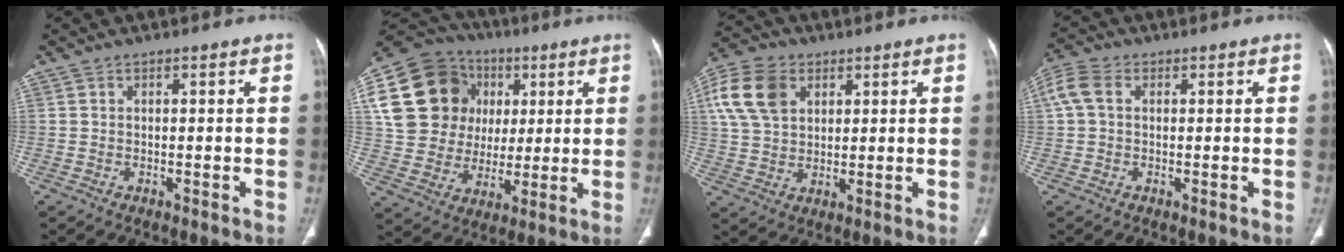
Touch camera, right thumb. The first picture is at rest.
{"total": 22.1, "force": [6.1, 18.5, 10.3], "torque": [-0.177, 0.035, 0.119]}
{"total": 12.2, "force": [4.5, 8.6, 7.5], "torque": [-0.137, 0.003, 0.085]}
{"total": 5.4, "force": [1.2, 3.6, 3.9], "torque": [-0.101, 0.022, 0.022]}